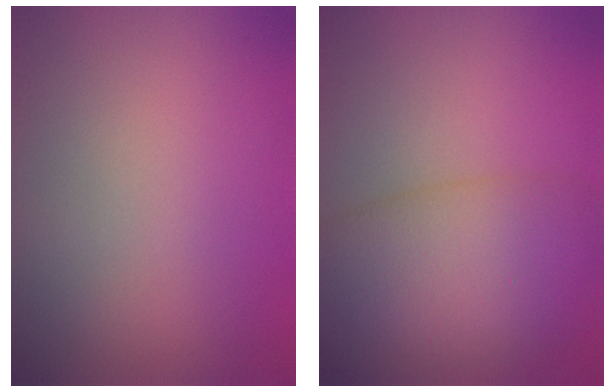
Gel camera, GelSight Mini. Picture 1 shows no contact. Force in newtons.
{"total": 9.1, "press": 9.1, "slide": 0.2}